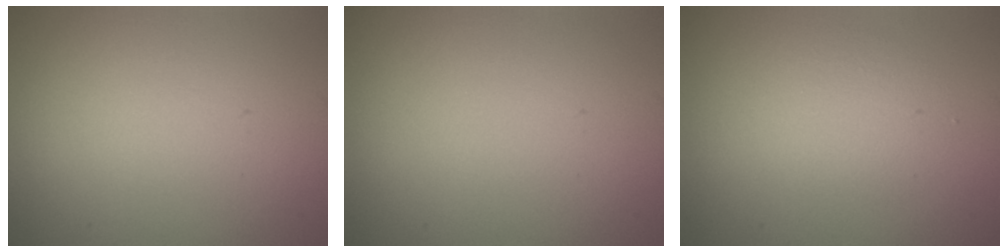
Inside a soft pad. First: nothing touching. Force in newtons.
{"total": 0.0}
{"total": 2.1, "press": 2.1, "slide": 0.0}